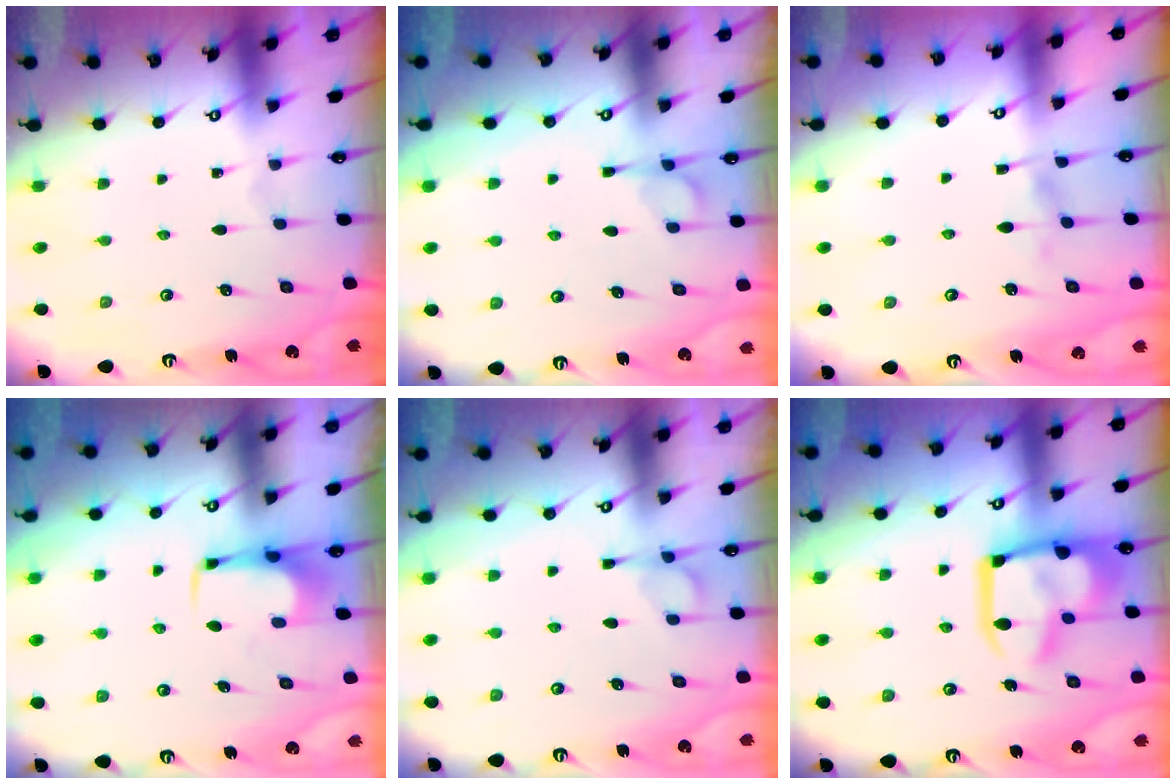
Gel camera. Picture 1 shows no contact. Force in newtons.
{"total": 1.2, "press": 0.2, "slide": 1.2}
{"total": 4.8, "press": 4.8, "slide": 0.1}
{"total": 1.6, "press": 1.5, "slide": 0.4}
{"total": 1.2, "press": 0.2, "slide": 1.2}
{"total": 18.7, "press": 18.6, "slide": 2.1}